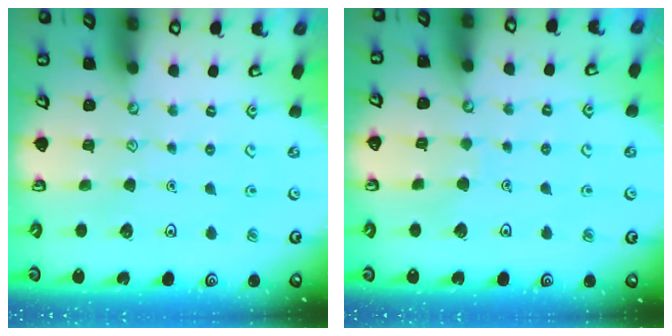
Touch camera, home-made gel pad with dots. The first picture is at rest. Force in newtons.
{"total": 3.2, "press": 3.2, "slide": 0.3}